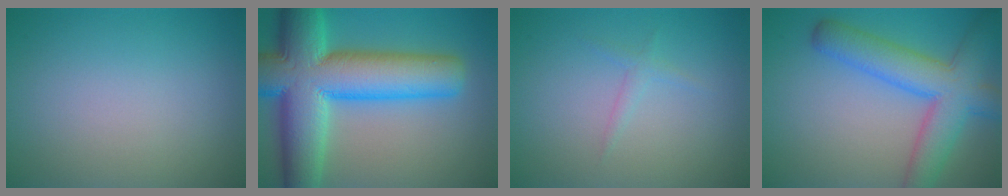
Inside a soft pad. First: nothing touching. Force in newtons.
{"total": 14.3, "press": 14.3, "slide": 0.4}
{"total": 0.9, "press": 0.9, "slide": 0.1}
{"total": 7.2, "press": 7.2, "slide": 0.3}